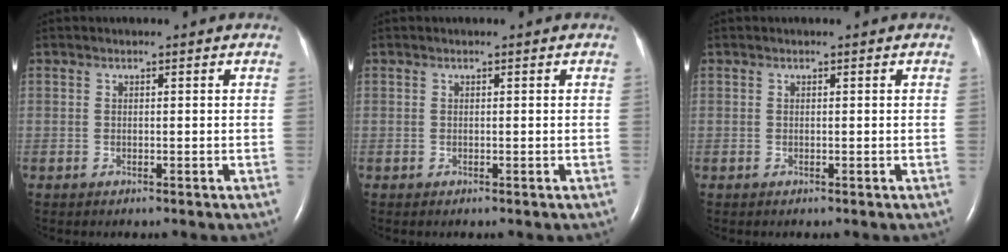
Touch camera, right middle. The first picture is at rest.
{"total": 0.0}
{"total": 0.0}